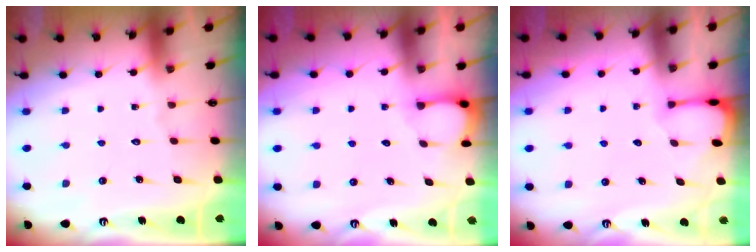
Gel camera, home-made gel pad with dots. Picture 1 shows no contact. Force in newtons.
{"total": 2.3, "press": 2.2, "slide": 0.4}
{"total": 1.3, "press": 1.2, "slide": 0.2}